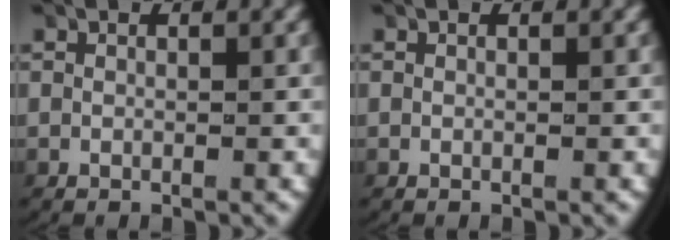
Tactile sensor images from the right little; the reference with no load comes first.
{"total": 0.0}